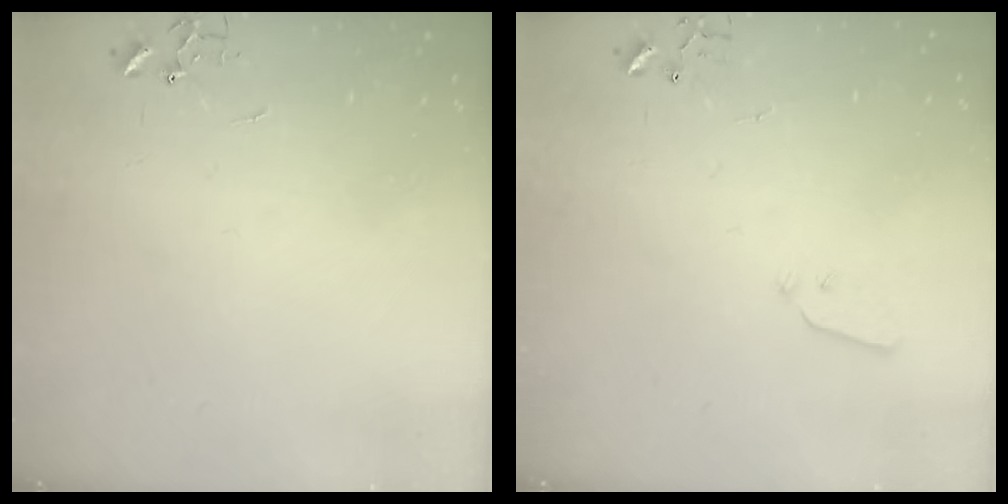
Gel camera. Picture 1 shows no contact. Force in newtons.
{"total": 3.7, "press": 3.7, "slide": 0.1}